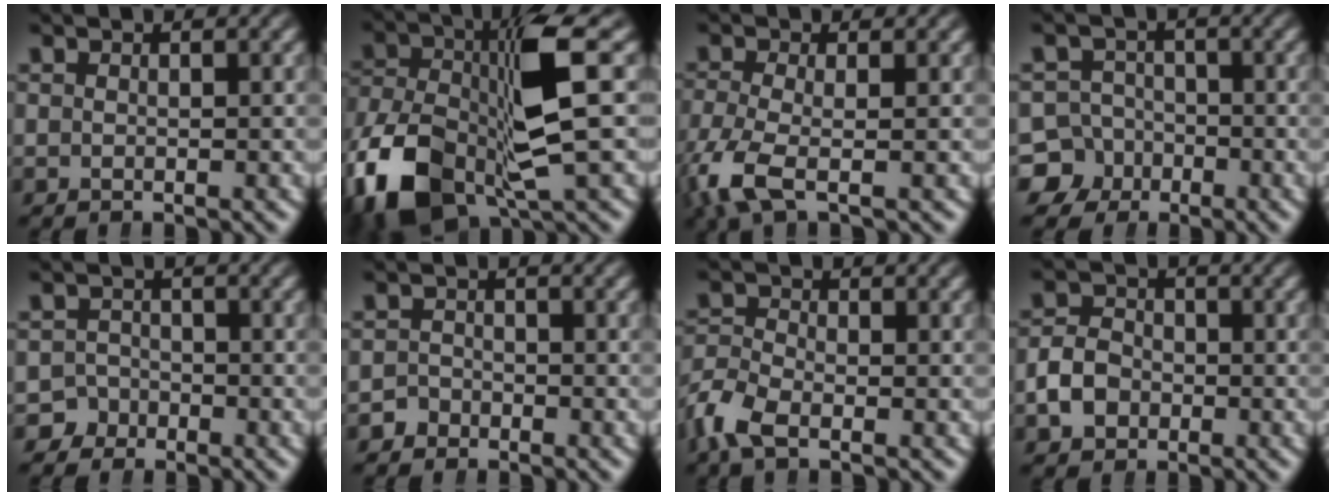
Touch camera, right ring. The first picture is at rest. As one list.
[{"total": 9.5, "force": [-3.1, 5.1, 7.5], "torque": [-0.148, -0.029, -0.035]}, {"total": 4.3, "force": [-1.8, 2.1, 3.4], "torque": [-0.096, -0.029, -0.017]}, {"total": 9.5, "force": [-3.9, 8.5, 1.9], "torque": [-0.046, -0.041, -0.068]}, {"total": 4.2, "force": [-2.7, 3.2, 0.1], "torque": [-0.002, -0.013, -0.050]}, {"total": 2.0, "force": [-1.7, 1.2, -0.2], "torque": [0.002, -0.010, -0.029]}, {"total": 3.2, "force": [-1.9, 1.9, 1.7], "torque": [-0.052, -0.015, -0.032]}, {"total": 3.5, "force": [-1.2, 2.9, 1.5], "torque": [-0.024, -0.004, -0.021]}]